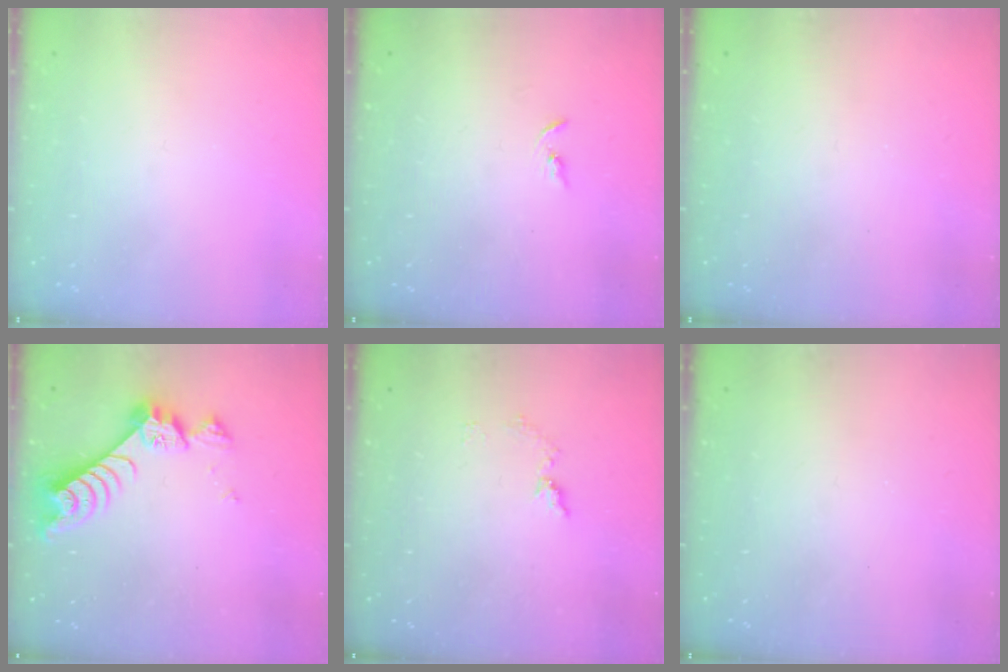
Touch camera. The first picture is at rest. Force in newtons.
{"total": 2.2, "press": 2.2, "slide": 0.2}
{"total": 0.0}
{"total": 8.8, "press": 8.8, "slide": 0.8}
{"total": 6.4, "press": 6.4, "slide": 0.7}
{"total": 0.0}